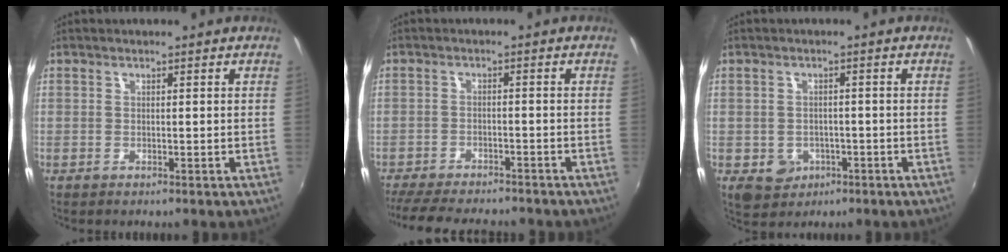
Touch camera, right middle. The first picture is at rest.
{"total": 12.4, "force": [-11.0, 2.6, 5.0], "torque": [-0.119, -0.021, -0.171]}
{"total": 5.7, "force": [-2.1, 4.9, 2.1], "torque": [-0.052, -0.003, -0.019]}